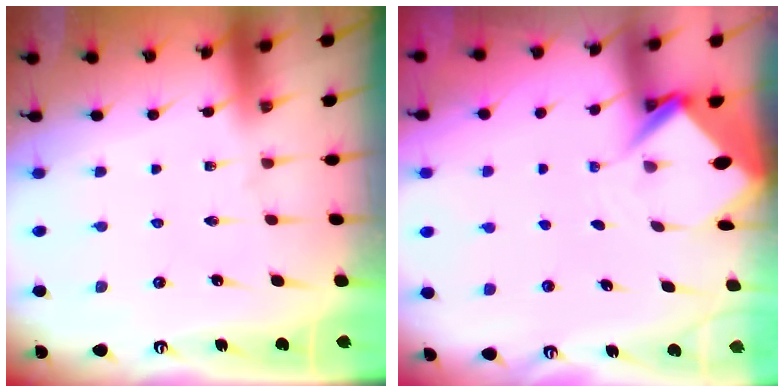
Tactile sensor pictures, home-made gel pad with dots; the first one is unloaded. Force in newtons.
{"total": 4.2, "press": 4.2, "slide": 0.2}